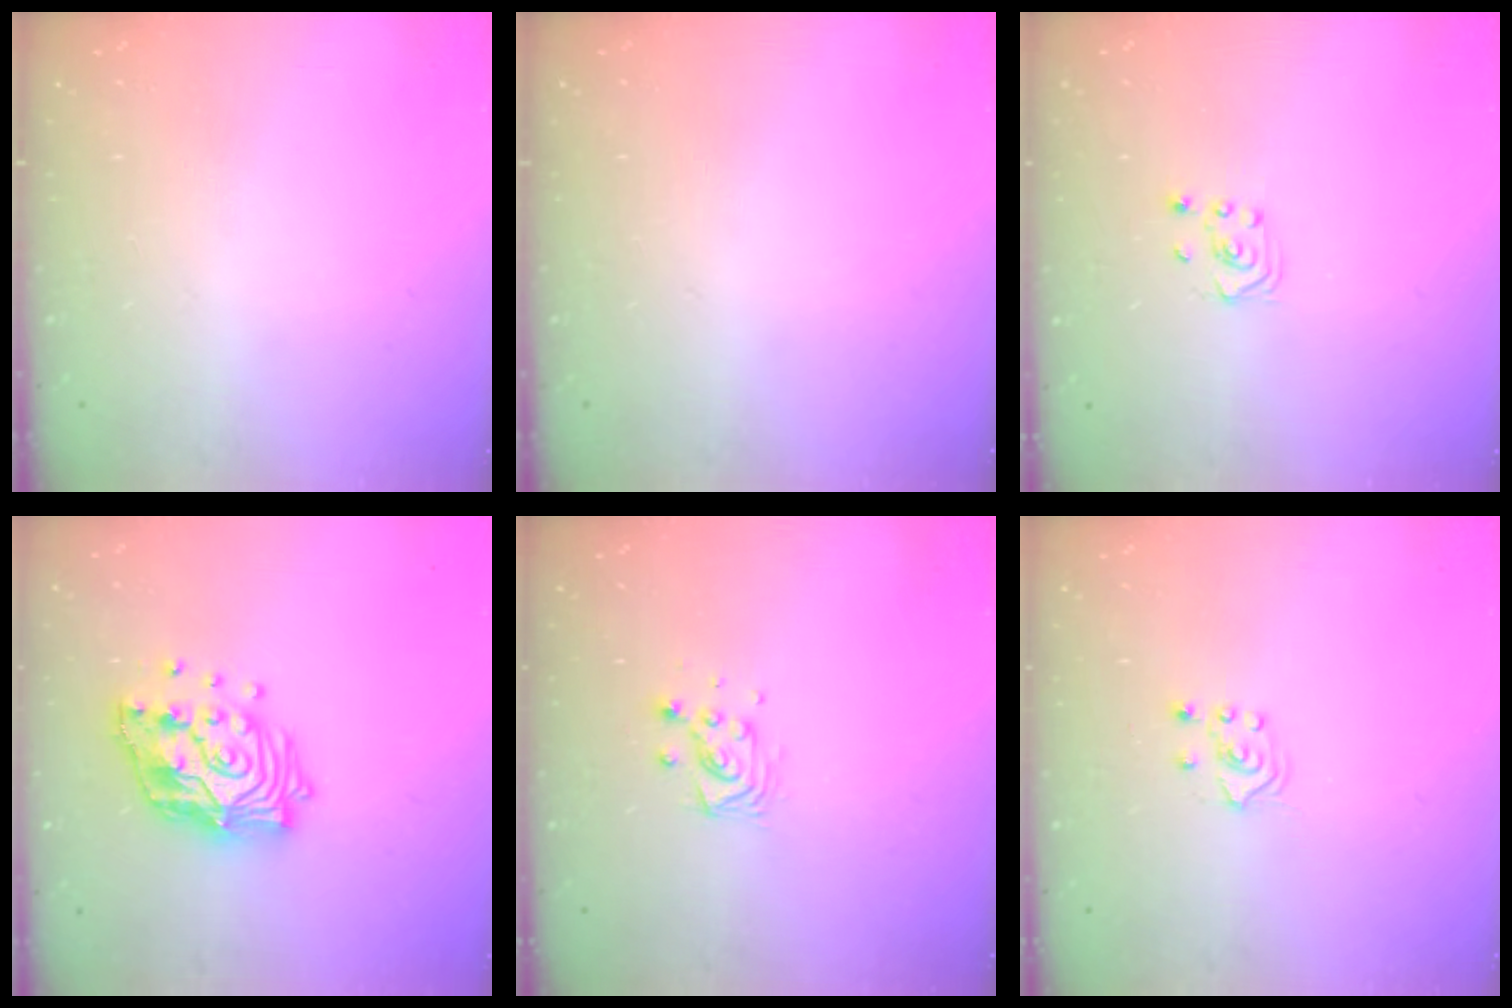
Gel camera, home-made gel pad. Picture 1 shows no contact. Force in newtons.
{"total": 0.0}
{"total": 2.3, "press": 2.2, "slide": 0.8}
{"total": 17.3, "press": 17.1, "slide": 2.1}
{"total": 6.3, "press": 6.3, "slide": 0.3}
{"total": 3.1, "press": 3.0, "slide": 0.8}